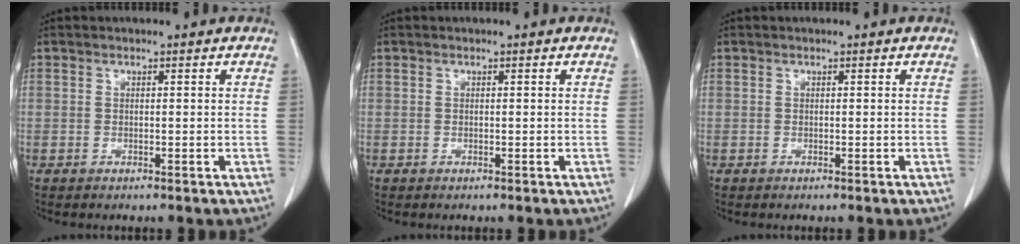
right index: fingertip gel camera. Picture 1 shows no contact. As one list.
[{"total": 0.0}, {"total": 0.0}]